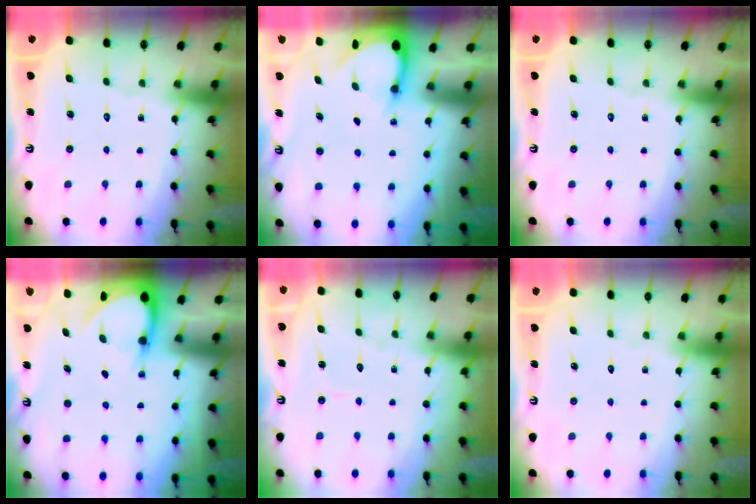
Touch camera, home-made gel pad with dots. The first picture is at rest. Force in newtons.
{"total": 3.4, "press": 3.4, "slide": 0.2}
{"total": 0.0}
{"total": 4.1, "press": 4.1, "slide": 0.2}
{"total": 3.7, "press": 3.7, "slide": 0.3}
{"total": 0.0}